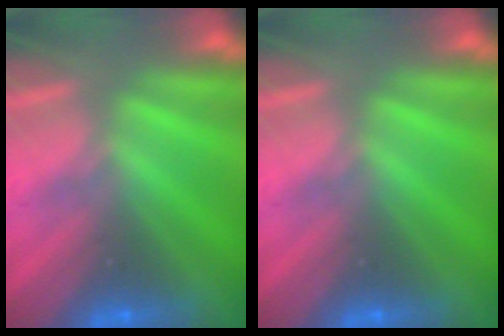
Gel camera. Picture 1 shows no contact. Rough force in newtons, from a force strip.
{"total": 0.0}